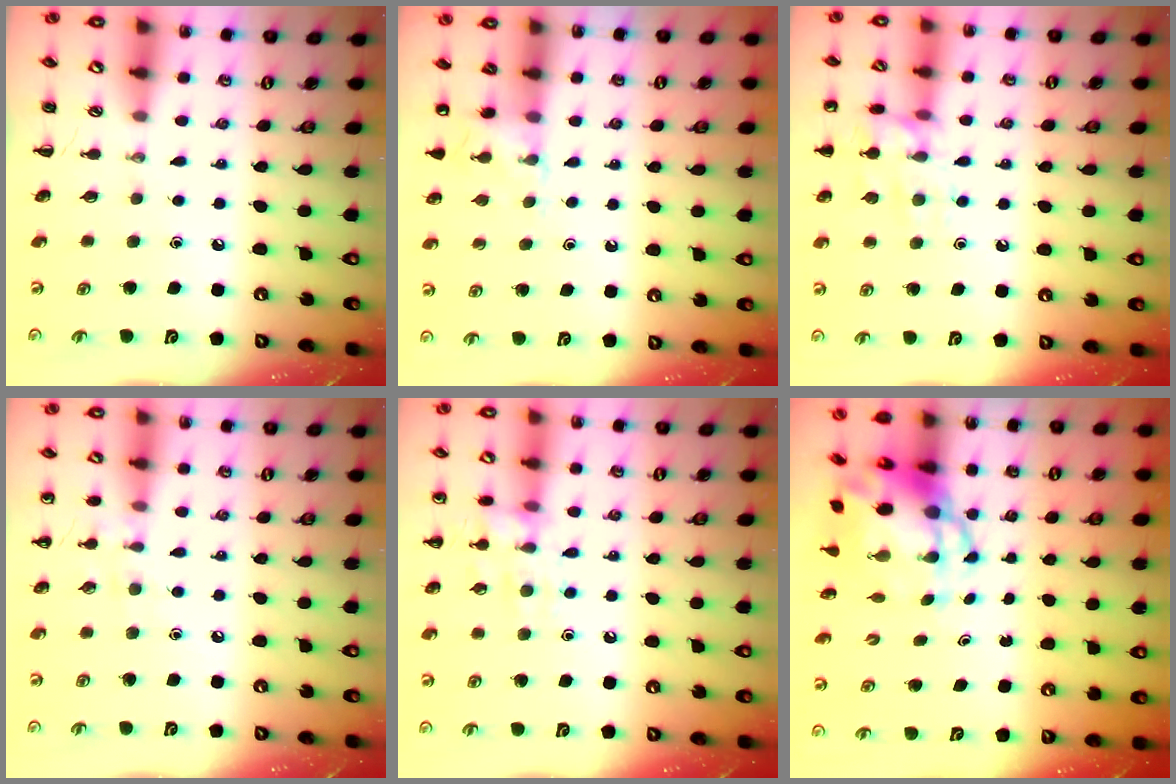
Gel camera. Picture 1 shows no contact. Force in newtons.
{"total": 6.1, "press": 5.9, "slide": 1.6}
{"total": 13.3, "press": 13.2, "slide": 0.7}
{"total": 6.9, "press": 6.6, "slide": 1.9}
{"total": 11.1, "press": 11.0, "slide": 0.4}
{"total": 7.3, "press": 7.0, "slide": 1.9}